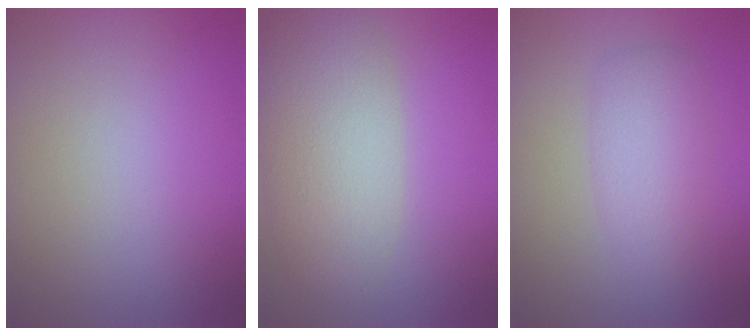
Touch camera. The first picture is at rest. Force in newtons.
{"total": 7.0, "press": 7.0, "slide": 0.5}
{"total": 3.3, "press": 3.3, "slide": 0.1}